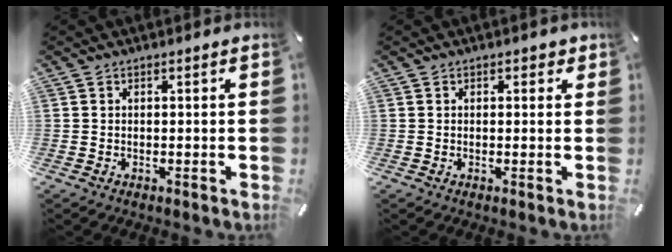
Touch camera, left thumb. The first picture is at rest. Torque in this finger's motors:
{"motor_torque": [-0.35, -0.43, 0.03, 0.09, 0.03]}